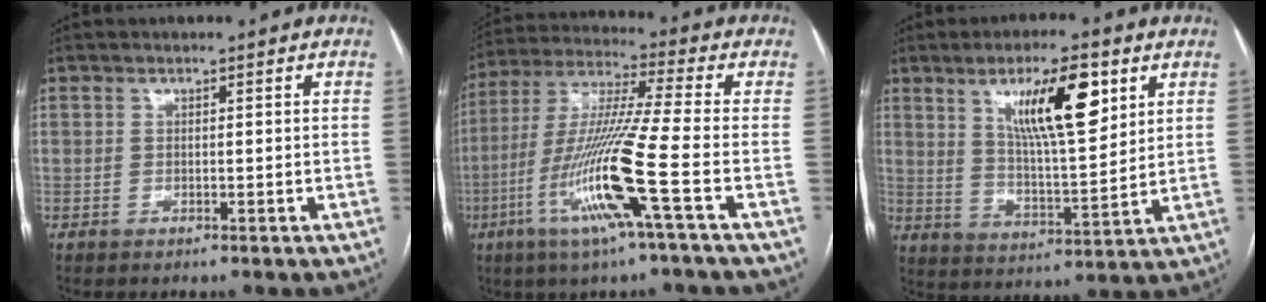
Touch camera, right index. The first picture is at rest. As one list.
[{"total": 15.5, "force": [-5.6, -1.5, 14.3], "torque": [-0.293, -0.018, -0.114]}, {"total": 12.8, "force": [6.0, 2.7, 10.9], "torque": [-0.189, 0.003, 0.106]}]